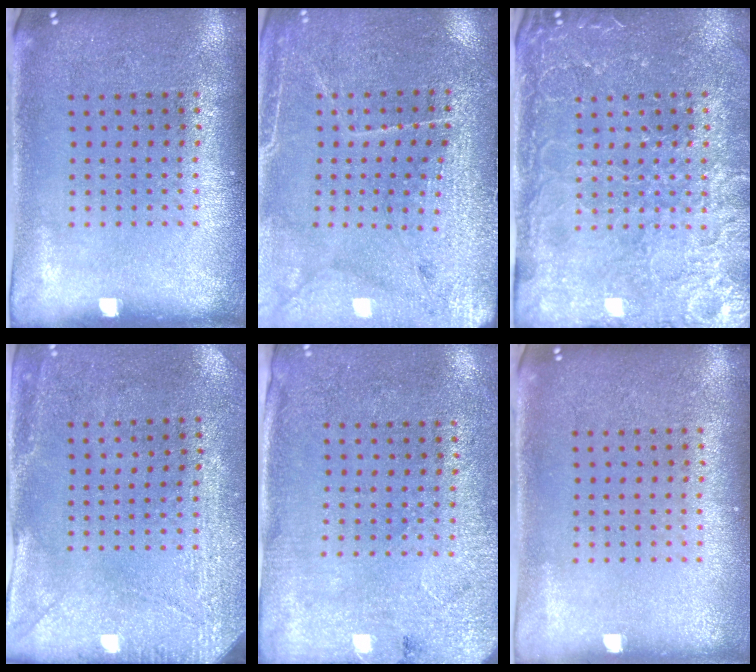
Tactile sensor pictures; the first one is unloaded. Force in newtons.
{"total": 3.0, "press": 2.9, "slide": 0.4}
{"total": 4.1, "press": 3.9, "slide": 1.3}
{"total": 3.0, "press": 2.3, "slide": 1.8}
{"total": 2.7, "press": 2.2, "slide": 1.5}
{"total": 0.0}